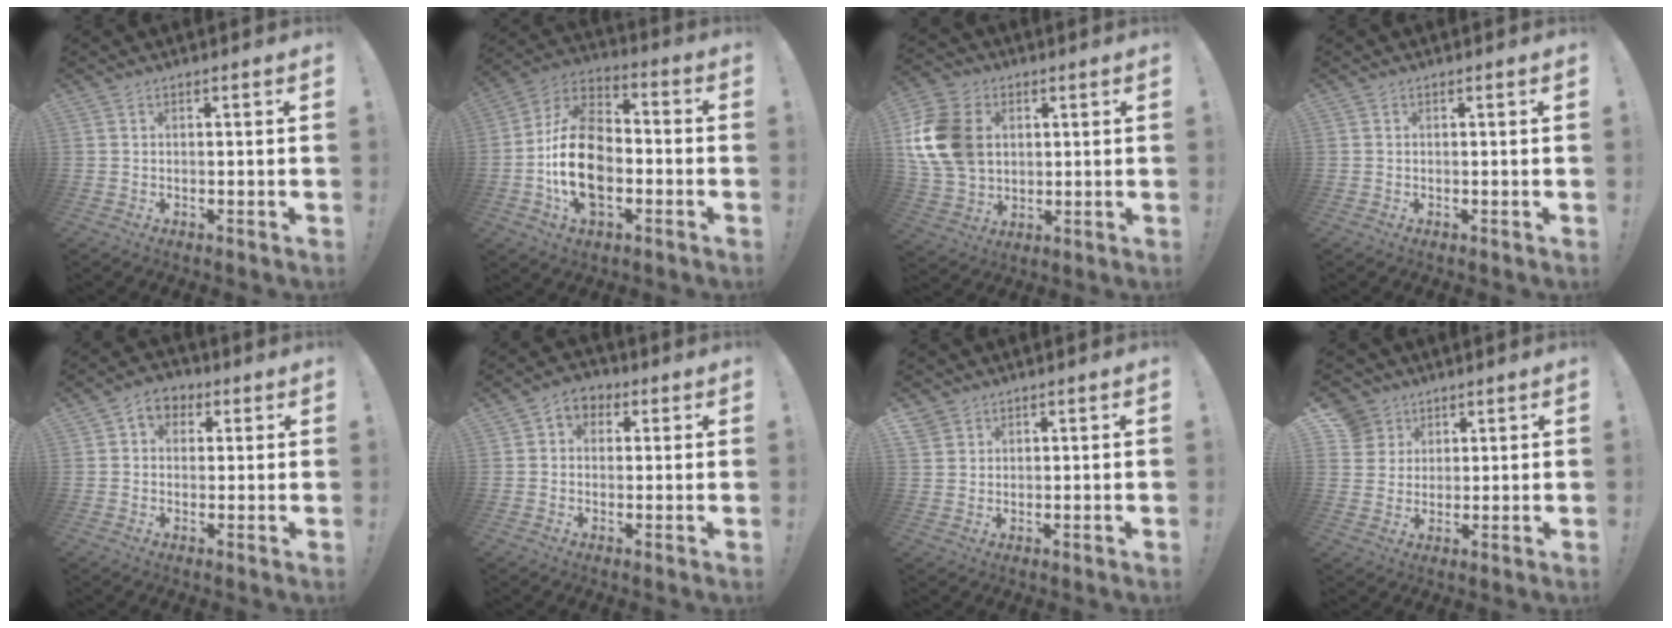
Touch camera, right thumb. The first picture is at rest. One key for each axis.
{"total": 19.7, "fx": -4.2, "fy": 12.9, "fz": 14.3, "tx": -0.241, "ty": 0.033, "tz": -0.066}
{"total": 18.2, "fx": 3.5, "fy": 14.0, "fz": 11.0, "tx": -0.220, "ty": -0.006, "tz": 0.070}
{"total": 0.0}
{"total": 5.9, "fx": 1.6, "fy": 4.9, "fz": 2.7, "tx": -0.036, "ty": 0.001, "tz": 0.031}
{"total": 5.0, "fx": 0.9, "fy": 4.4, "fz": 2.2, "tx": -0.031, "ty": 0.006, "tz": 0.017}
{"total": 3.1, "fx": 2.2, "fy": 2.1, "fz": 0.5, "tx": -0.001, "ty": -0.016, "tz": 0.040}
{"total": 7.6, "fx": 4.1, "fy": 6.4, "fz": 1.0, "tx": -0.015, "ty": -0.025, "tz": 0.081}